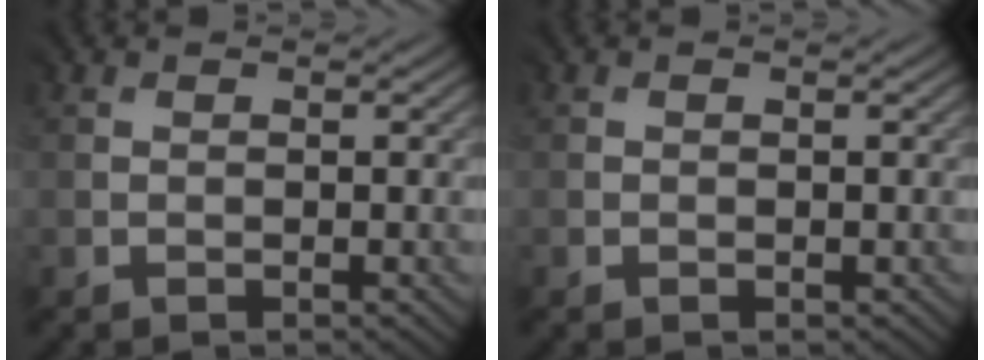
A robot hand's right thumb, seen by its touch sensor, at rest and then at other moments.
{"total": 0.6, "force": [-0.1, -0.1, -0.6], "torque": [0.013, -0.001, -0.002]}